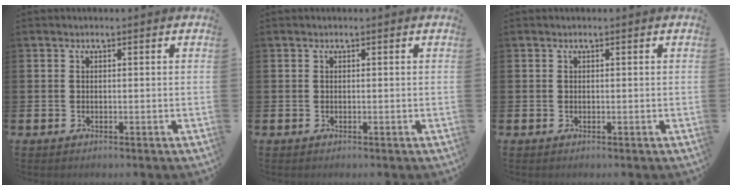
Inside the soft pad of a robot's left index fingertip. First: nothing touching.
{"total": 0.0}
{"total": 0.0}